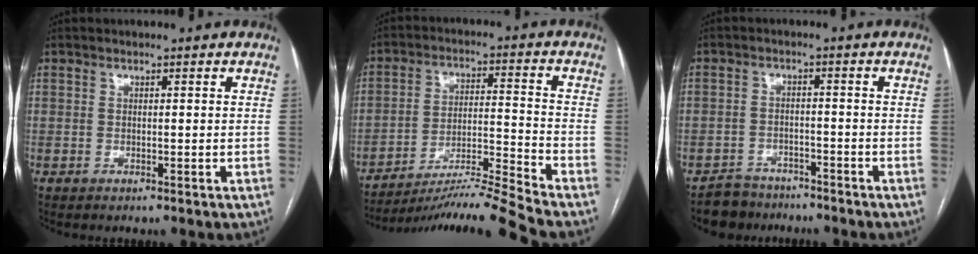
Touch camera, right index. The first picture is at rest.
{"total": 14.6, "force": [-13.2, -3.9, 4.8], "torque": [-0.069, 0.008, -0.223]}
{"total": 4.8, "force": [-4.1, 2.5, -0.4], "torque": [0.011, 0.003, -0.069]}